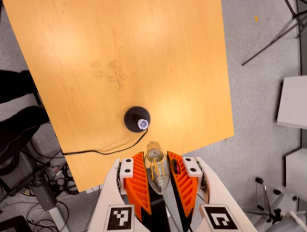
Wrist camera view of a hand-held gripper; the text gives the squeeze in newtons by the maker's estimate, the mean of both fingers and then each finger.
{"total": 12.8, "left": 14.2, "right": 11.5}